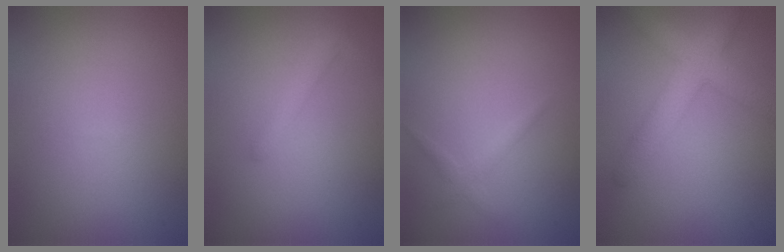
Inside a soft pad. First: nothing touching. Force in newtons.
{"total": 1.5, "press": 1.5, "slide": 0.1}
{"total": 1.1, "press": 1.1, "slide": 0.1}
{"total": 4.9, "press": 4.9, "slide": 0.2}